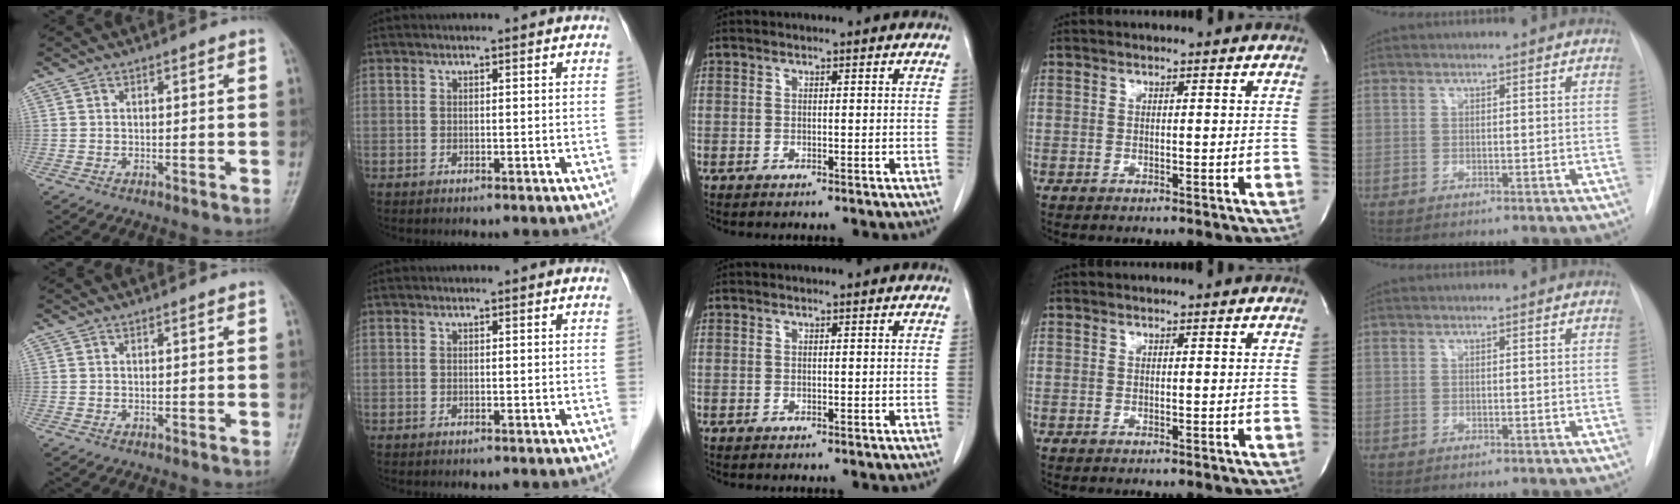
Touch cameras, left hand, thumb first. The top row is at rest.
{}